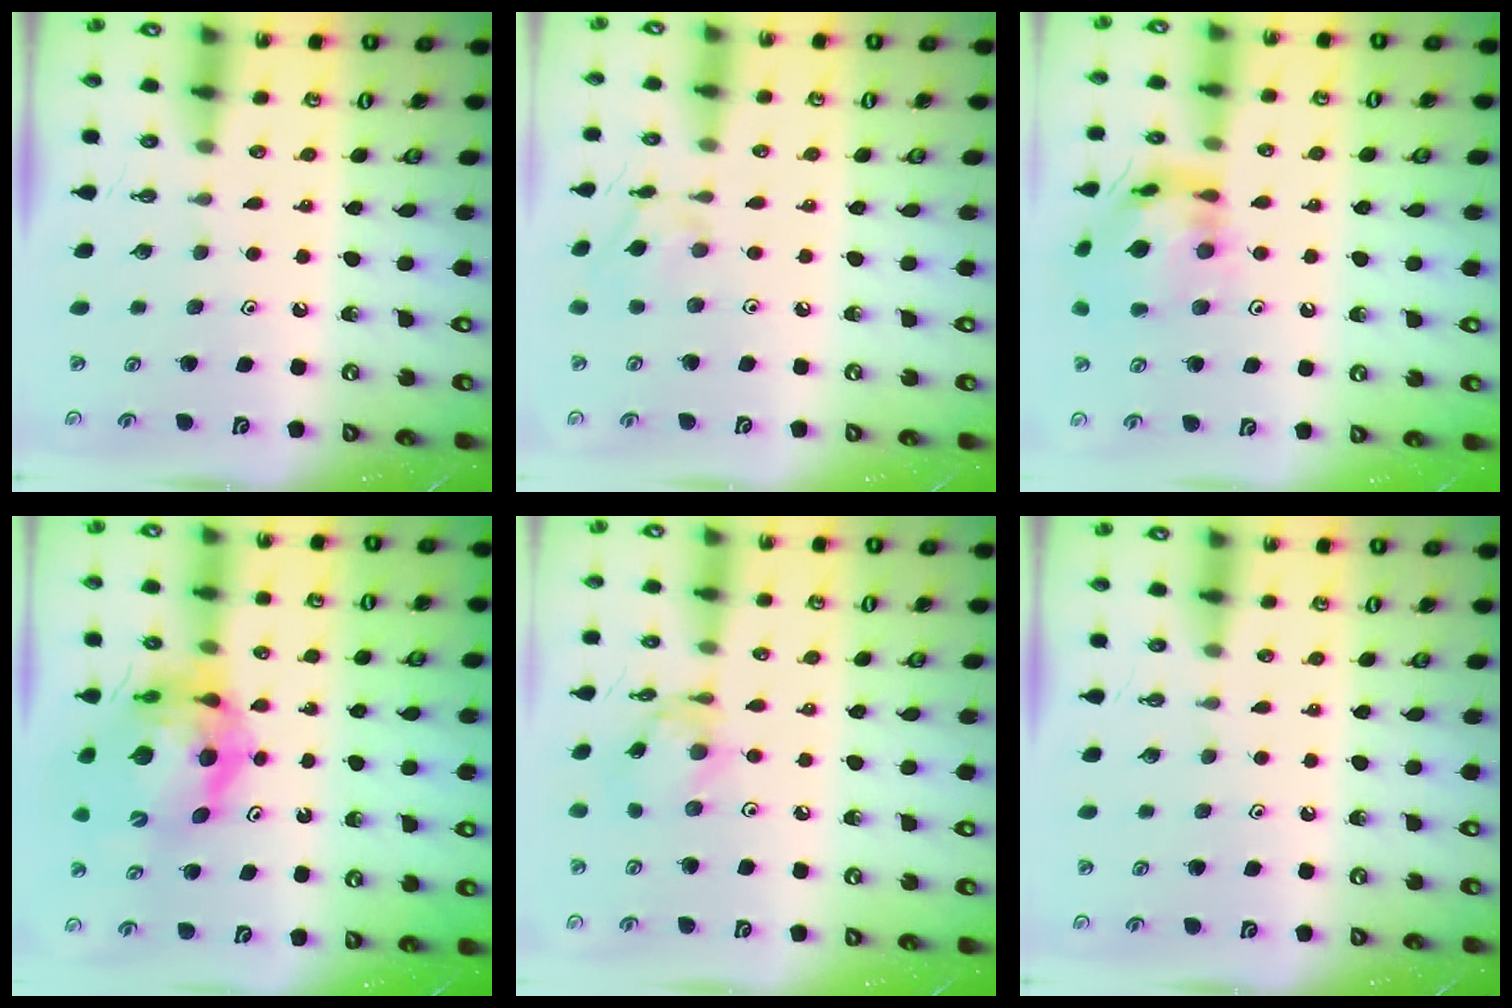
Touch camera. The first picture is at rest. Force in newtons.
{"total": 5.9, "press": 5.9, "slide": 0.5}
{"total": 16.9, "press": 16.8, "slide": 1.7}
{"total": 15.1, "press": 14.9, "slide": 1.8}
{"total": 6.6, "press": 6.6, "slide": 0.4}
{"total": 0.0}